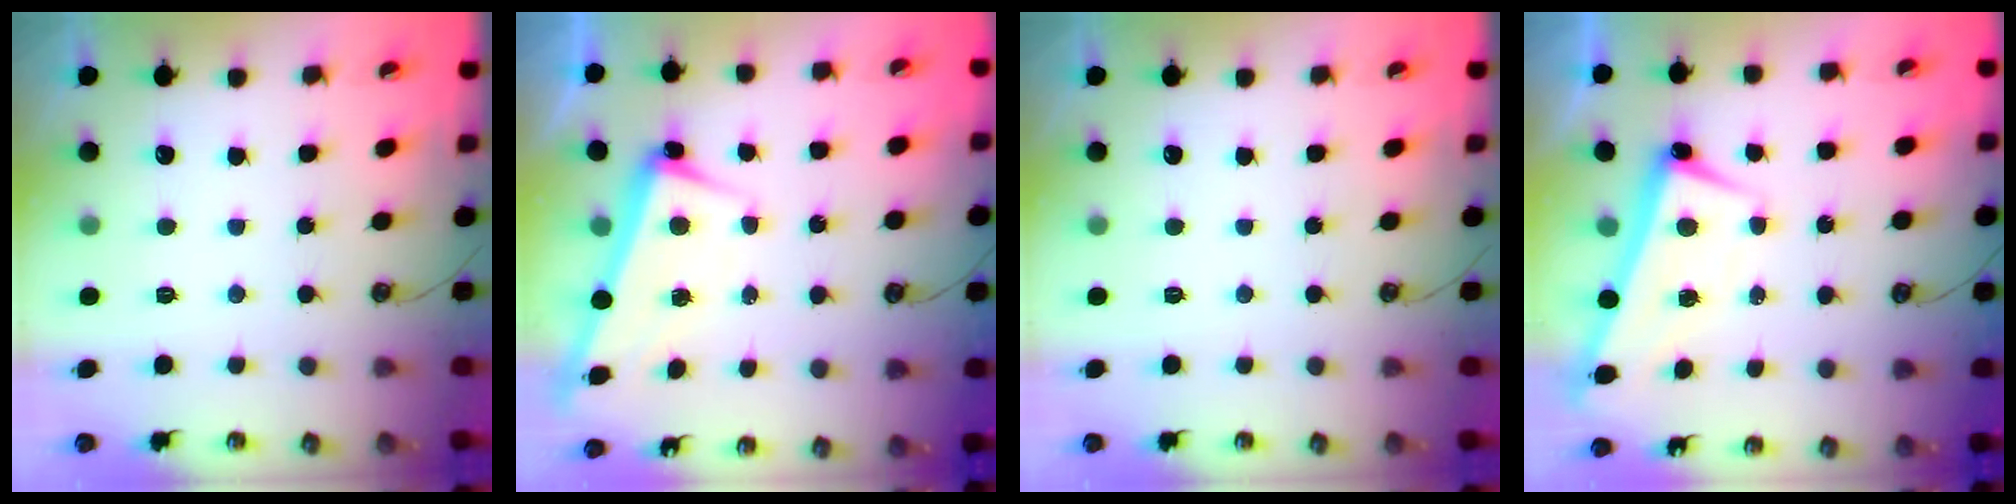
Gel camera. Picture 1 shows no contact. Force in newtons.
{"total": 2.6, "press": 2.4, "slide": 1.0}
{"total": 0.0}
{"total": 2.6, "press": 2.4, "slide": 0.8}